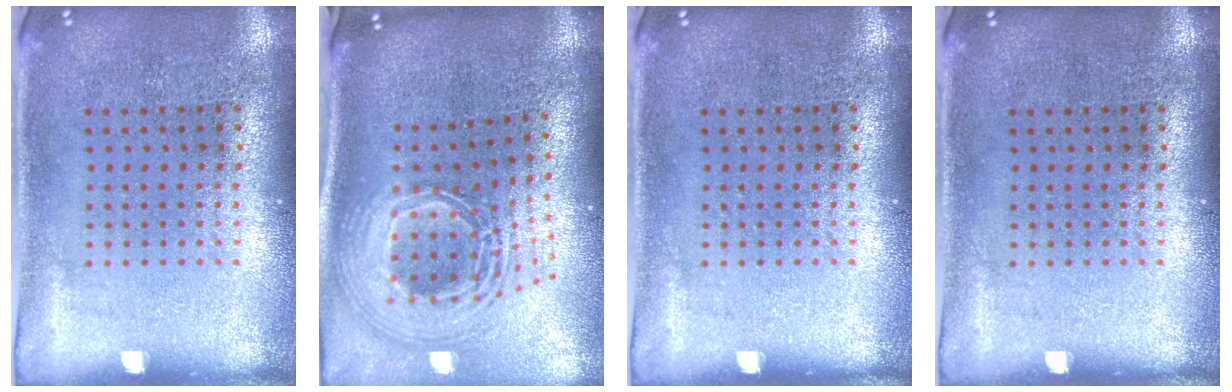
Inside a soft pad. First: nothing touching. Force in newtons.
{"total": 2.8, "press": 1.9, "slide": 2.0}
{"total": 0.0}
{"total": 0.0}